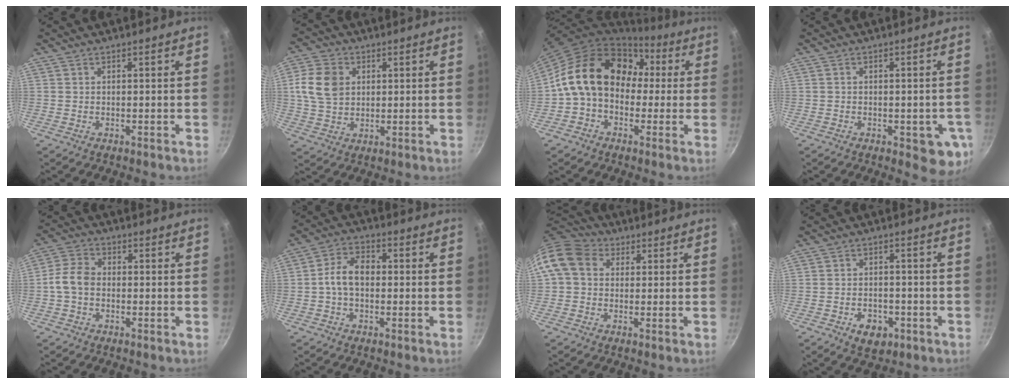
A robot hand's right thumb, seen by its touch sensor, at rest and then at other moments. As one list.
[{"total": 9.7, "force": [2.1, 7.4, 5.9], "torque": [-0.097, 0.001, 0.035]}, {"total": 17.1, "force": [1.4, 13.1, 10.9], "torque": [-0.150, 0.051, 0.010]}, {"total": 7.8, "force": [-2.3, 3.5, 6.6], "torque": [-0.043, 0.004, -0.026]}, {"total": 5.9, "force": [-0.9, 4.4, 3.8], "torque": [-0.068, 0.021, -0.028]}, {"total": 7.3, "force": [-0.3, 4.9, 5.4], "torque": [-0.082, 0.026, -0.018]}, {"total": 10.3, "force": [2.1, 8.3, 5.7], "torque": [-0.091, 0.020, 0.019]}, {"total": 5.9, "force": [-2.6, 4.0, 3.5], "torque": [-0.040, 0.014, -0.033]}]